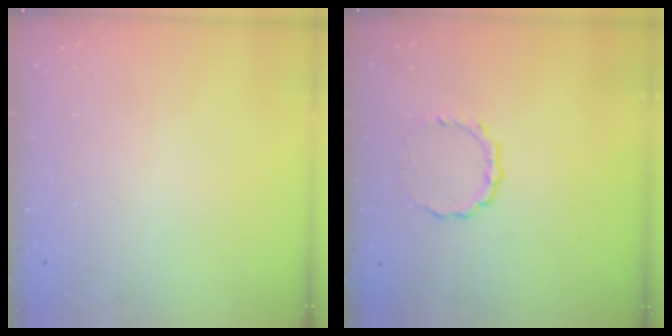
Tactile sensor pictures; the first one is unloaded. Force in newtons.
{"total": 4.3, "press": 4.3, "slide": 0.7}